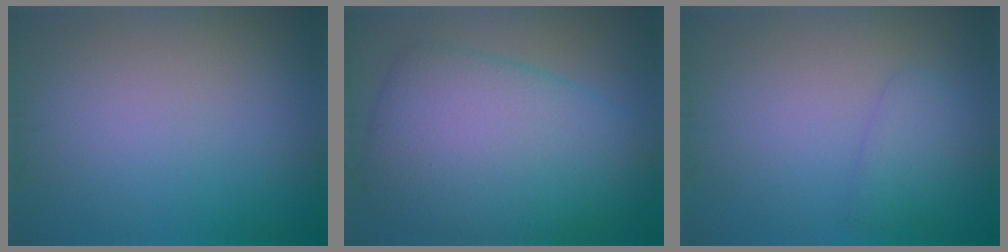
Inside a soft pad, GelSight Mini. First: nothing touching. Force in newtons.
{"total": 9.9, "press": 9.9, "slide": 0.2}
{"total": 1.8, "press": 1.8, "slide": 0.0}